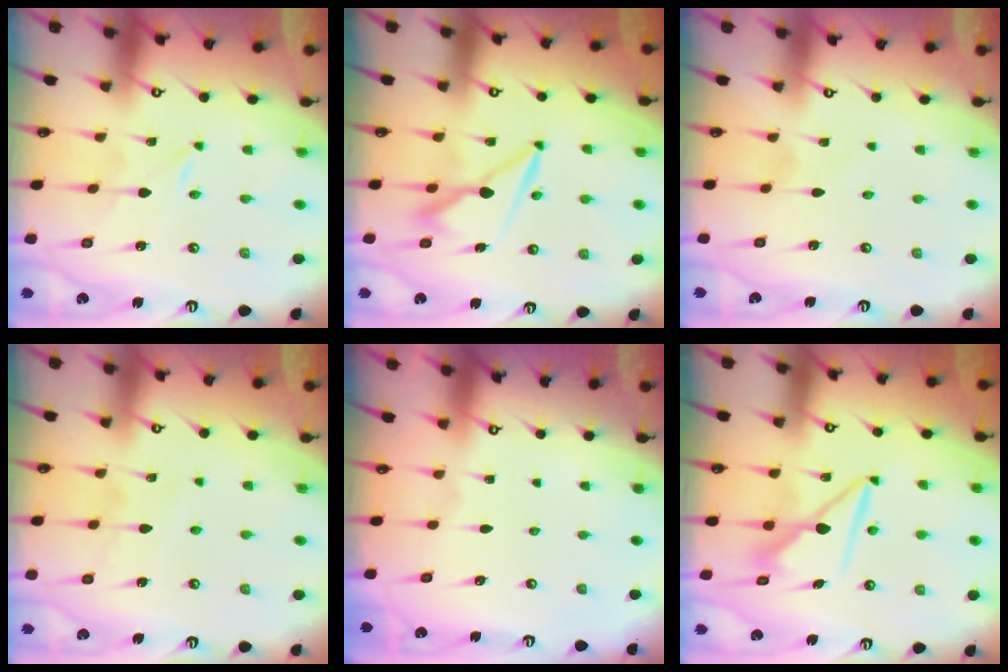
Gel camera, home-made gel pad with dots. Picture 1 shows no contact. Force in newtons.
{"total": 8.1, "press": 8.1, "slide": 0.3}
{"total": 1.6, "press": 1.6, "slide": 0.2}
{"total": 3.5, "press": 3.4, "slide": 0.3}
{"total": 0.0}
{"total": 8.6, "press": 8.6, "slide": 0.6}